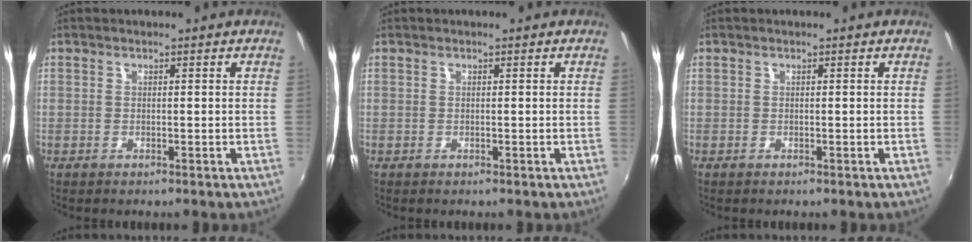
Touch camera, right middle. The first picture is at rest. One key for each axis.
{"total": 0.0}
{"total": 0.0}